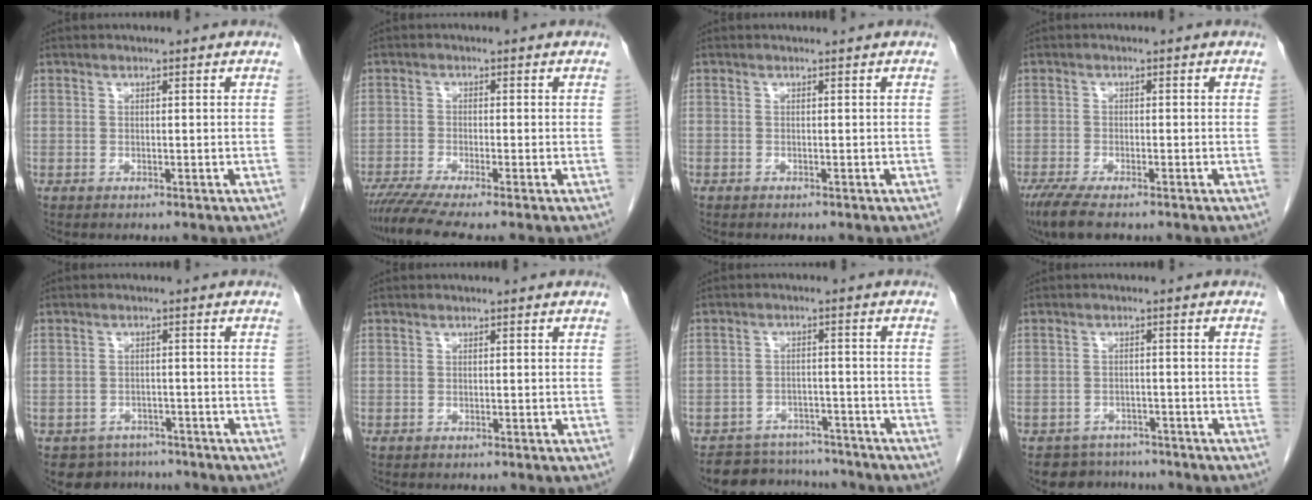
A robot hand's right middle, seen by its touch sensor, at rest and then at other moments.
{"total": 6.1, "force": [-4.9, -0.6, 3.5], "torque": [-0.055, -0.015, -0.084]}
{"total": 0.0}
{"total": 5.8, "force": [-4.2, 1.1, 3.8], "torque": [-0.070, -0.016, -0.070]}
{"total": 5.2, "force": [-4.4, 2.8, -0.5], "torque": [0.016, 0.013, -0.062]}
{"total": 0.0}
{"total": 8.6, "force": [-8.0, 3.0, 0.3], "torque": [0.010, 0.012, -0.111]}
{"total": 5.0, "force": [-4.2, 2.5, -0.6], "torque": [0.018, 0.012, -0.063]}